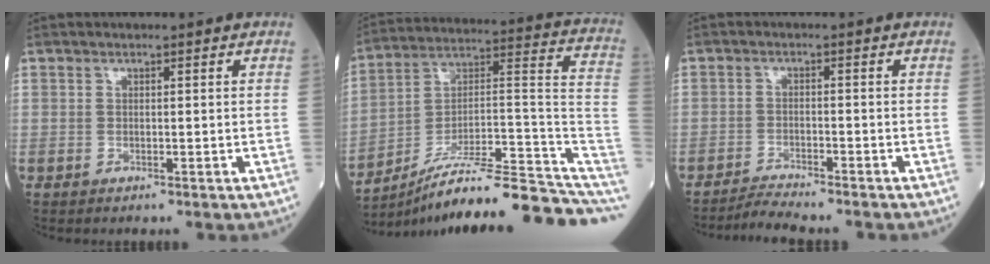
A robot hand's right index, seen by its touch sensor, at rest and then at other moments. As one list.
[{"total": 22.0, "force": [-18.3, 1.4, 12.1], "torque": [-0.107, 0.048, -0.280]}, {"total": 4.0, "force": [-3.8, -0.6, 0.8], "torque": [-0.018, -0.014, -0.063]}]